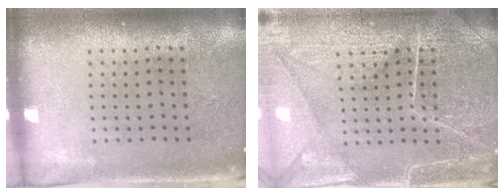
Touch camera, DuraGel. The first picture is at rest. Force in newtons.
{"total": 6.2, "press": 6.2, "slide": 0.7}